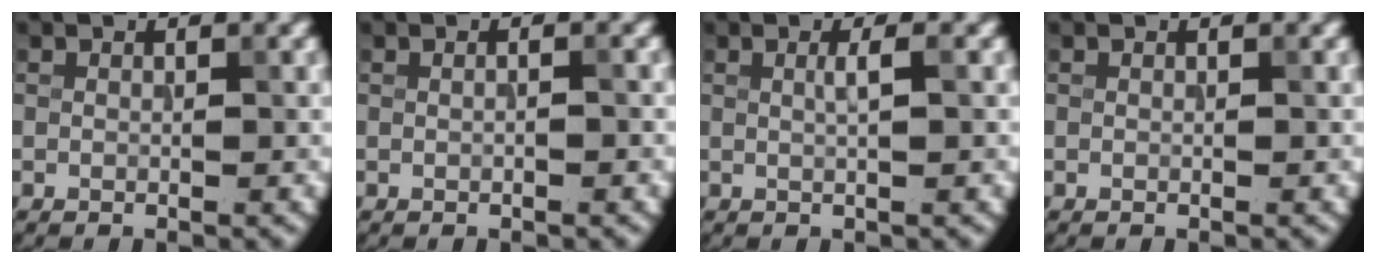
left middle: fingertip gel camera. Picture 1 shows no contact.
{"total": 1.4, "force": [0.4, 0.6, 1.1], "torque": [-0.007, 0.001, -0.009]}
{"total": 1.4, "force": [0.2, 0.3, 1.3], "torque": [-0.024, 0.005, 0.001]}
{"total": 0.0}